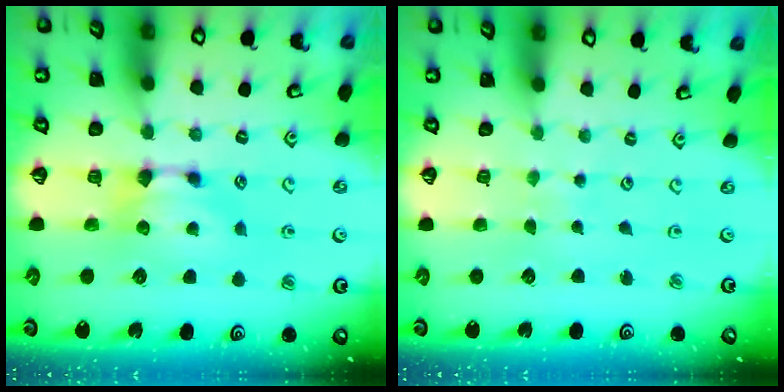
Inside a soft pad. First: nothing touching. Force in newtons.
{"total": 5.5, "press": 5.5, "slide": 0.3}